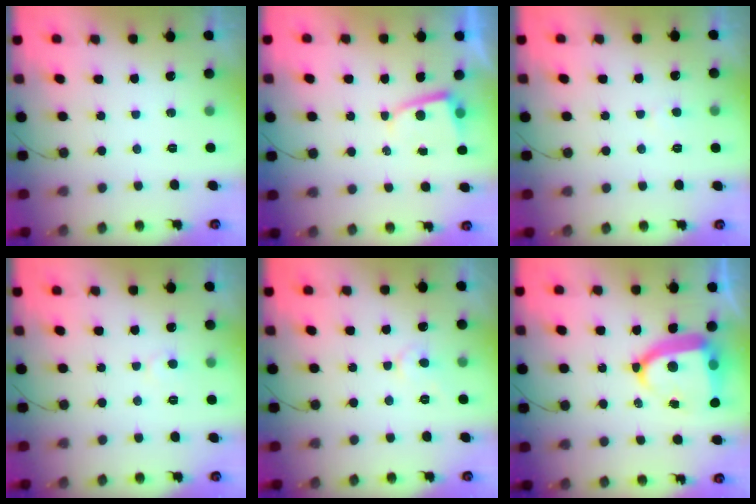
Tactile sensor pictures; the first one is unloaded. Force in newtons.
{"total": 2.6, "press": 2.6, "slide": 0.3}
{"total": 2.5, "press": 2.4, "slide": 0.3}
{"total": 5.1, "press": 5.1, "slide": 0.4}
{"total": 4.8, "press": 4.8, "slide": 0.2}
{"total": 13.7, "press": 13.6, "slide": 1.8}